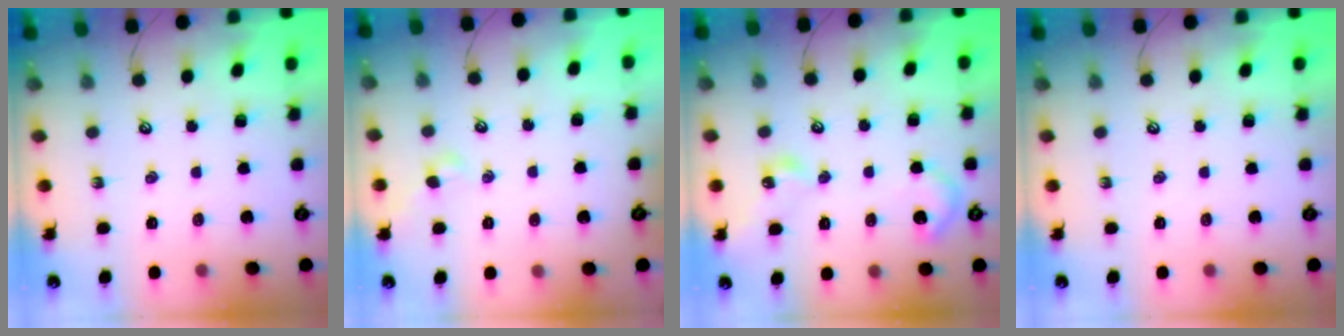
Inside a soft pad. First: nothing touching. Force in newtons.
{"total": 0.6, "press": 0.4, "slide": 0.5}
{"total": 9.6, "press": 9.6, "slide": 0.9}
{"total": 0.0}